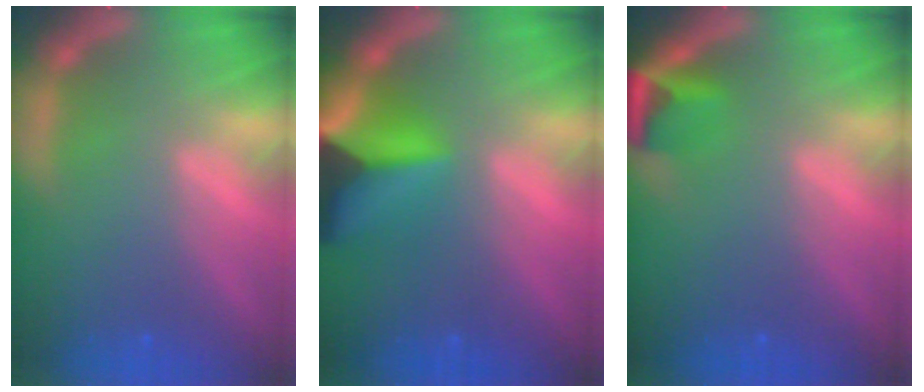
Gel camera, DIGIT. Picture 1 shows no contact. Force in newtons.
{"total": 9.9}
{"total": 2.9}